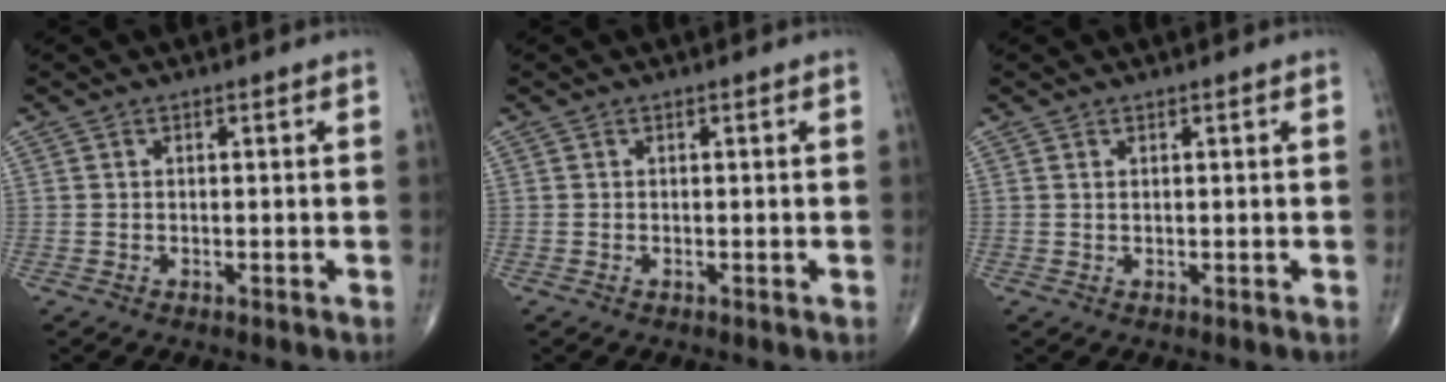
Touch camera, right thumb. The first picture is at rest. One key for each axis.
{"total": 0.0}
{"total": 0.0}